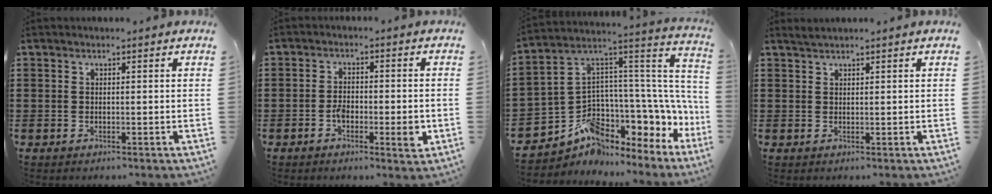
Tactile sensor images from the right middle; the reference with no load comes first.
{"total": 4.2, "force": [-1.5, 1.7, 3.6], "torque": [-0.058, 0.002, -0.029]}
{"total": 4.8, "force": [-2.1, 3.5, 2.4], "torque": [-0.085, -0.056, -0.049]}
{"total": 0.9, "force": [0.9, -0.1, 0.3], "torque": [-0.007, 0.000, 0.017]}